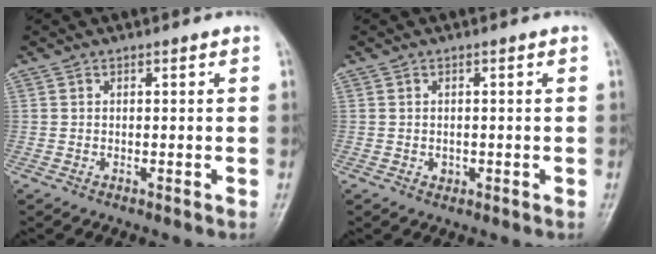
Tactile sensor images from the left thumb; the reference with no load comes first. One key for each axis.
{"total": 1.1, "fx": -0.3, "fy": 1.0, "fz": 0.3, "tx": 0.004, "ty": 0.003, "tz": -0.001}